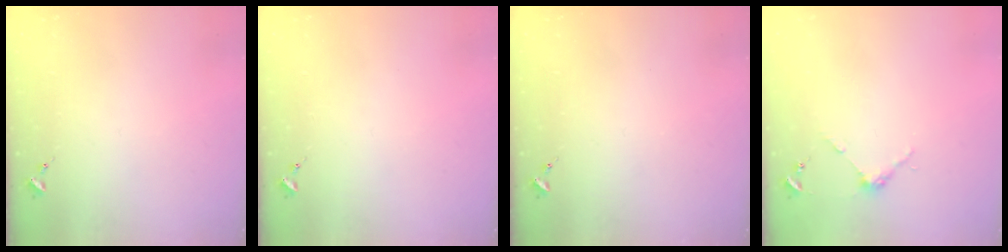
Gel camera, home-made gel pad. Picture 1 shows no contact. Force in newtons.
{"total": 0.0}
{"total": 0.0}
{"total": 3.7, "press": 3.7, "slide": 0.3}